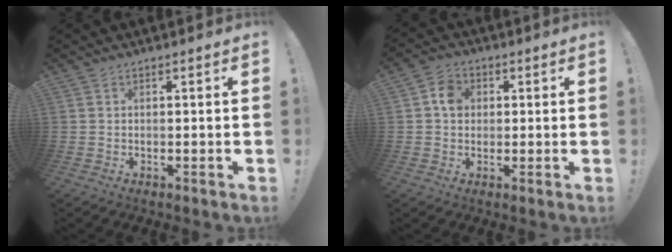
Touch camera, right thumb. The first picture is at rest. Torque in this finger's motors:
{"motor_torque": [0.01, 0.03, 0.12, 0.22, 0.01]}